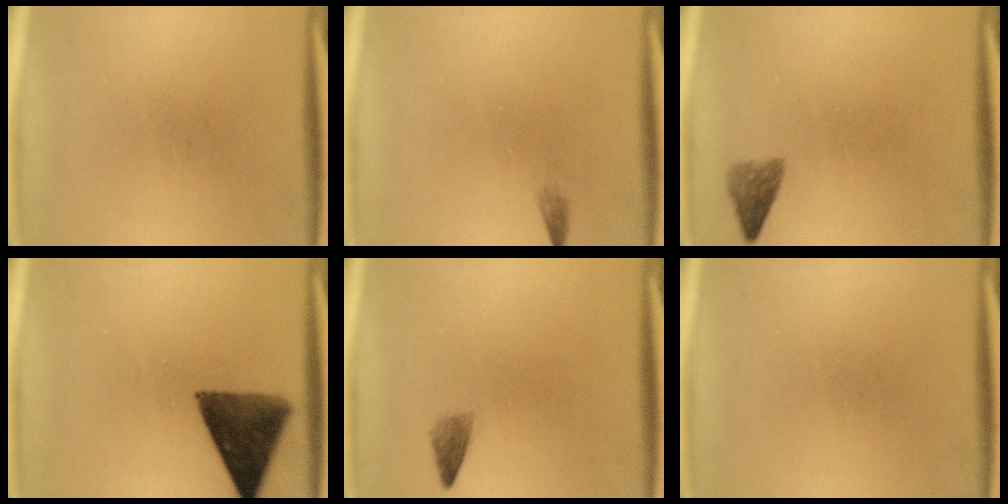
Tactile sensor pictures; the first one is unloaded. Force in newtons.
{"total": 0.7}
{"total": 2.3}
{"total": 10.7}
{"total": 1.6}
{"total": 0.0}